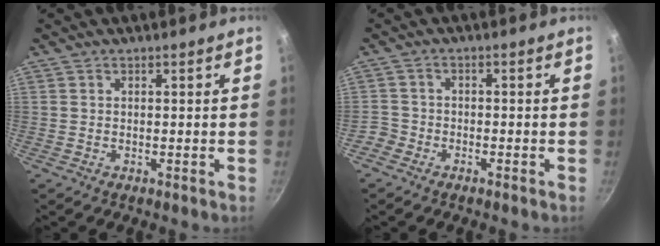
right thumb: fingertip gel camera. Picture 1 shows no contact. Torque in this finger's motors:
{"motor_torque": [0.61, -0.34, -0.13, -0.79, -0.06]}